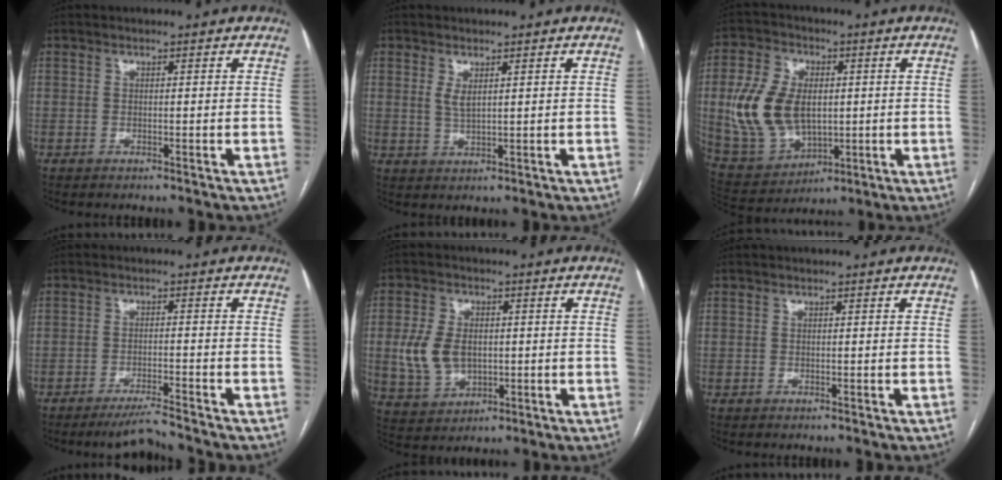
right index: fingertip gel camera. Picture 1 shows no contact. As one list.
[{"total": 2.1, "force": [1.0, 0.6, 1.8], "torque": [-0.039, -0.006, 0.024]}, {"total": 15.0, "force": [0.6, 9.8, 11.4], "torque": [-0.251, 0.016, 0.030]}, {"total": 4.3, "force": [-4.0, -0.6, 1.5], "torque": [-0.026, -0.016, -0.071]}, {"total": 8.4, "force": [-0.1, 6.0, 5.9], "torque": [-0.133, 0.011, 0.011]}, {"total": 0.0}]